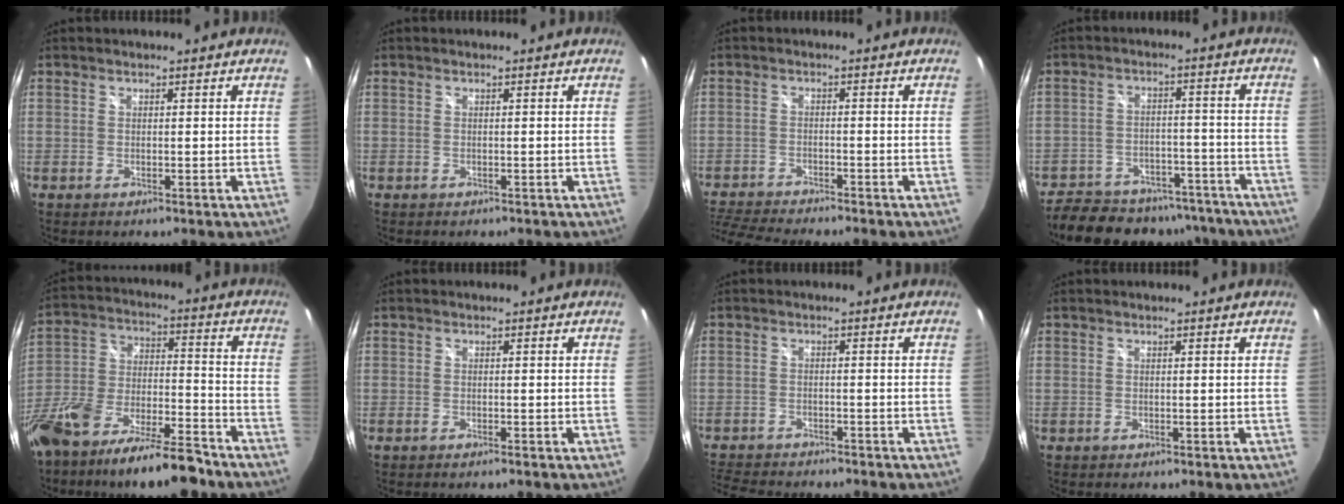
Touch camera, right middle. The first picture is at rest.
{"total": 0.7, "force": [-0.6, 0.3, 0.2], "torque": [-0.005, -0.001, -0.007]}
{"total": 9.8, "force": [-9.1, 0.8, 3.6], "torque": [-0.102, -0.021, -0.158]}
{"total": 18.8, "force": [-15.7, 7.7, 6.9], "torque": [-0.151, 0.012, -0.208]}
{"total": 18.5, "force": [-12.2, 6.6, 12.2], "torque": [-0.242, -0.019, -0.207]}
{"total": 0.8, "force": [-0.7, 0.1, 0.4], "torque": [-0.008, -0.001, -0.014]}
{"total": 8.7, "force": [-8.0, 2.1, 2.7], "torque": [-0.079, -0.014, -0.131]}
{"total": 0.0}